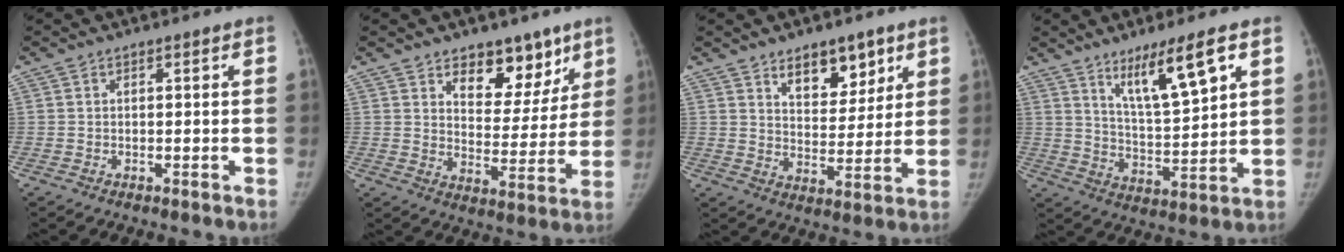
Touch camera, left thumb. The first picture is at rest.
{"total": 11.8, "force": [7.8, 6.8, 5.7], "torque": [-0.029, -0.049, 0.120]}
{"total": 10.2, "force": [6.2, 5.5, 5.9], "torque": [-0.049, -0.041, 0.103]}
{"total": 11.7, "force": [6.5, 2.1, 9.5], "torque": [-0.156, -0.045, 0.121]}